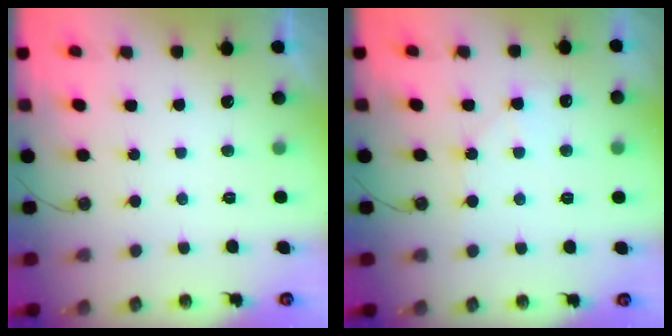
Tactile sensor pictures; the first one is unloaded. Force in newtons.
{"total": 6.5, "press": 6.4, "slide": 0.8}